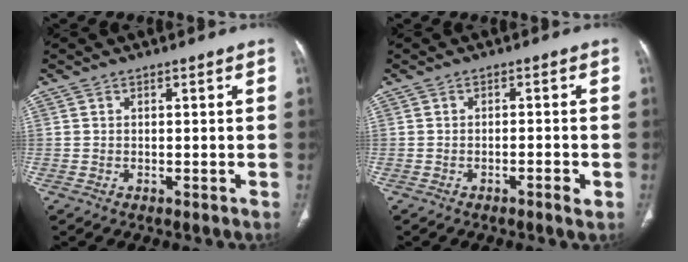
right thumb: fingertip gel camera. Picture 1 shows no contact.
{"total": 2.3, "force": [-1.1, 0.5, 2.0], "torque": [-0.038, 0.003, -0.017]}